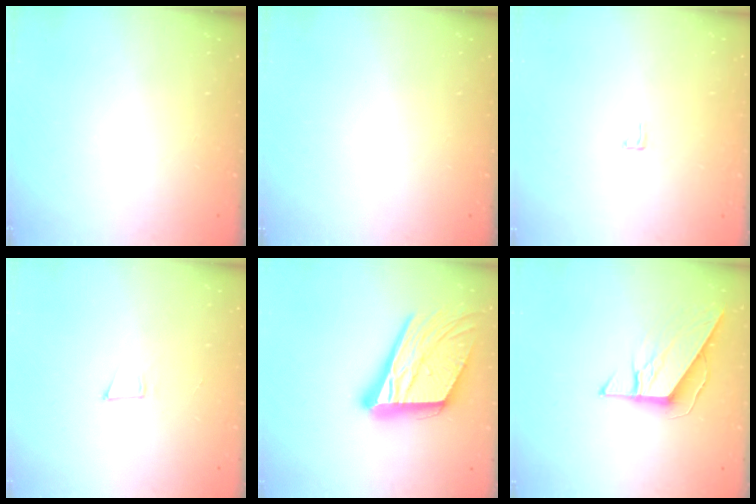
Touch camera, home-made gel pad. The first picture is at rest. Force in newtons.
{"total": 0.0}
{"total": 3.1, "press": 3.1, "slide": 0.2}
{"total": 5.2, "press": 4.3, "slide": 2.9}
{"total": 25.1, "press": 24.8, "slide": 4.1}
{"total": 8.3, "press": 8.3, "slide": 0.7}